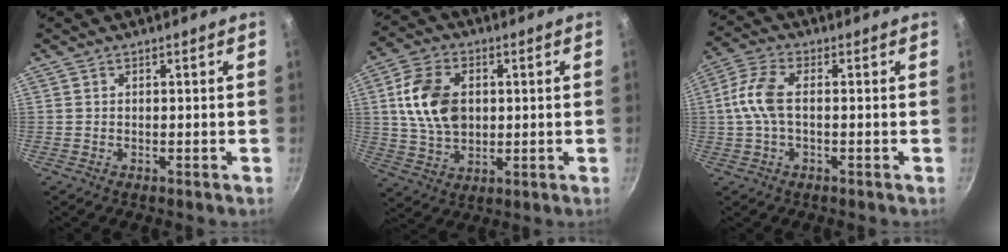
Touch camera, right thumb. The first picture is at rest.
{"total": 12.7, "force": [1.9, 8.8, 9.0], "torque": [-0.152, 0.002, 0.037]}
{"total": 7.4, "force": [0.0, 3.6, 6.4], "torque": [-0.150, 0.021, -0.010]}